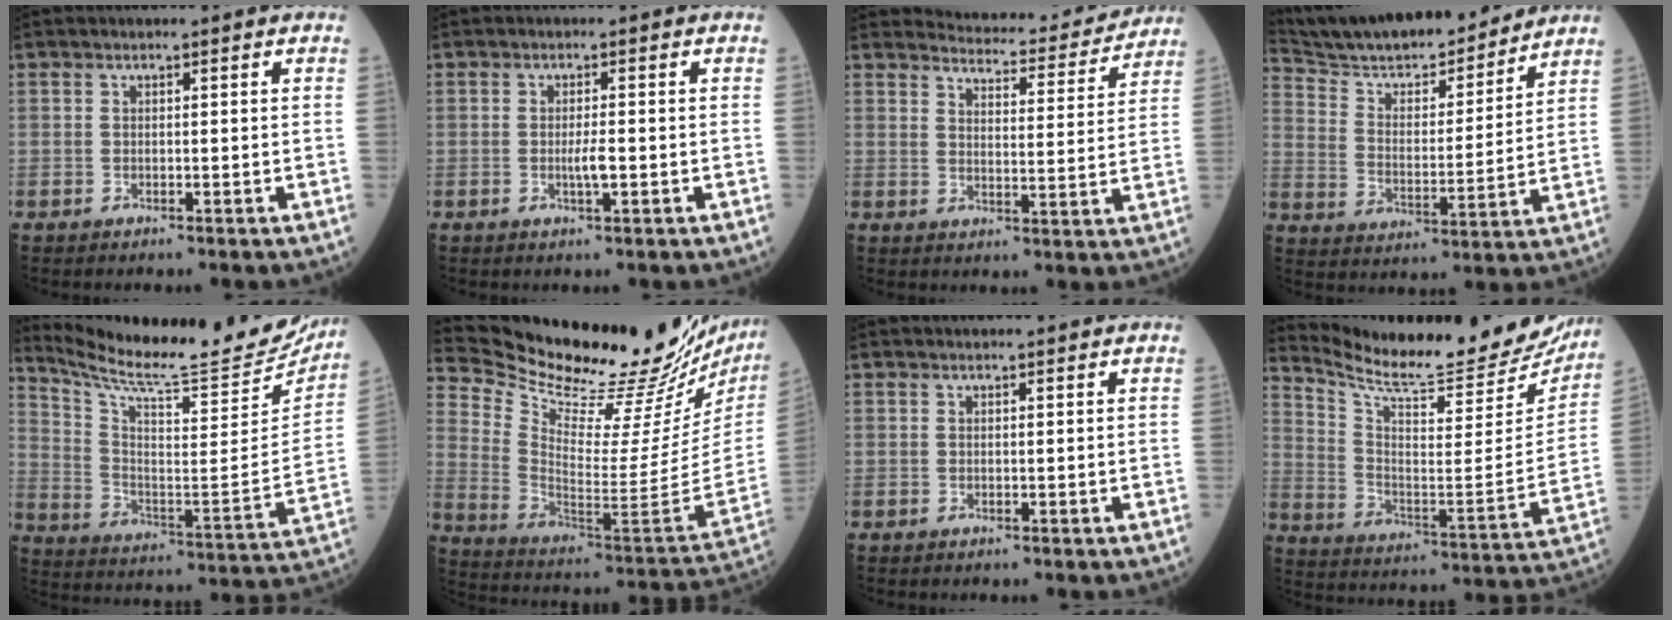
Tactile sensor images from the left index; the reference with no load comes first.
{"total": 2.0, "force": [-0.6, 0.2, 1.9], "torque": [-0.037, -0.005, -0.011]}
{"total": 12.1, "force": [11.9, 1.6, 1.4], "torque": [-0.011, -0.020, 0.140]}
{"total": 19.7, "force": [18.0, 2.9, 7.5], "torque": [-0.131, 0.001, 0.285]}
{"total": 24.8, "force": [23.0, 1.8, 9.3], "torque": [-0.165, -0.091, 0.322]}
{"total": 32.2, "force": [29.2, 1.8, 13.5], "torque": [-0.226, -0.134, 0.405]}
{"total": 0.9, "force": [0.9, 0.0, 0.1], "torque": [-0.004, 0.005, 0.012]}
{"total": 23.4, "force": [22.0, 3.6, 7.2], "torque": [-0.125, -0.085, 0.303]}